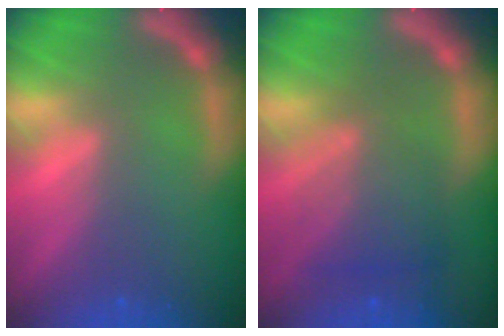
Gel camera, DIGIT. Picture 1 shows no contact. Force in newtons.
{"total": 5.5}